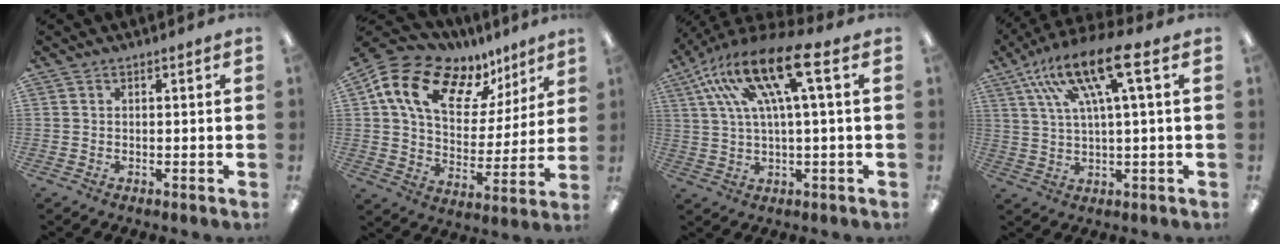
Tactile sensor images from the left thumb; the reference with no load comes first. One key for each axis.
{"total": 16.7, "fx": 10.3, "fy": 9.6, "fz": 8.9, "tx": -0.164, "ty": -0.051, "tz": 0.185}
{"total": 17.2, "fx": 7.5, "fy": 4.9, "fz": 14.6, "tx": -0.292, "ty": -0.023, "tz": 0.123}
{"total": 15.7, "fx": 7.6, "fy": 4.1, "fz": 13.2, "tx": -0.261, "ty": -0.027, "tz": 0.123}